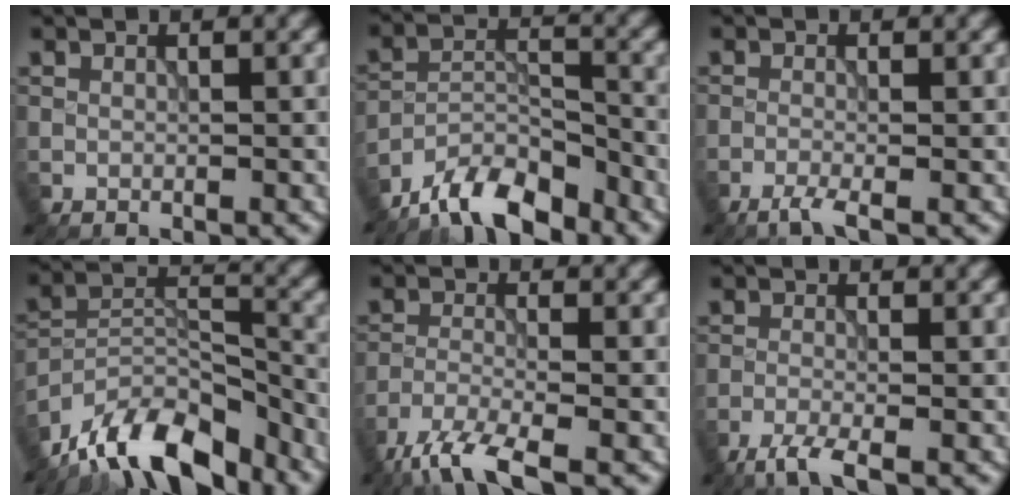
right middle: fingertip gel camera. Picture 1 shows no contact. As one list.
[{"total": 7.0, "force": [-5.9, 2.2, 3.0], "torque": [-0.044, -0.003, -0.118]}, {"total": 2.2, "force": [-1.4, 0.4, 1.6], "torque": [-0.026, -0.003, -0.038]}, {"total": 11.3, "force": [-9.1, 3.9, 5.4], "torque": [-0.086, 0.015, -0.177]}, {"total": 5.4, "force": [-4.2, 1.0, 3.3], "torque": [-0.065, -0.012, -0.089]}, {"total": 3.0, "force": [-2.1, 0.5, 2.0], "torque": [-0.040, -0.005, -0.053]}]